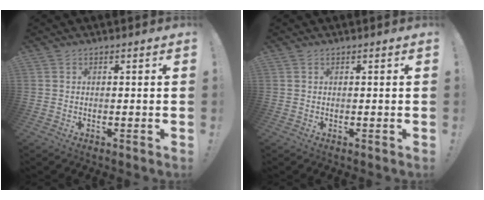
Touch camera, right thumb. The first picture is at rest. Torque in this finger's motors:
{"motor_torque": [0.04, 0.34, 0.04, -0.11, 0.09]}